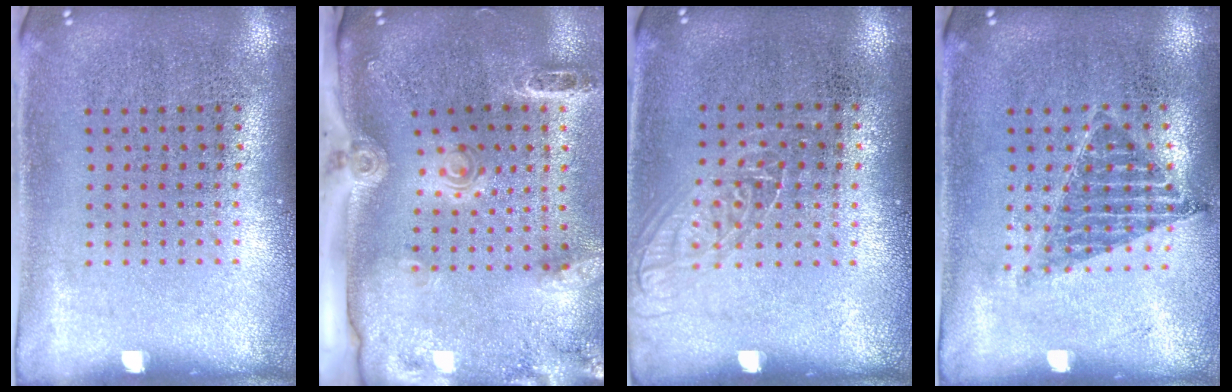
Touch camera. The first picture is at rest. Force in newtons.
{"total": 2.9, "press": 2.0, "slide": 2.1}
{"total": 1.1, "press": 1.0, "slide": 0.5}
{"total": 1.0, "press": 0.9, "slide": 0.4}